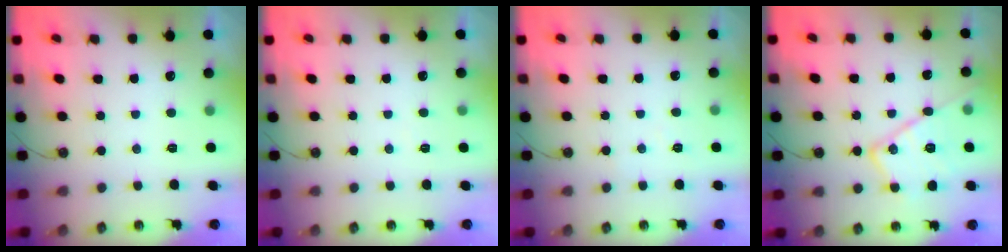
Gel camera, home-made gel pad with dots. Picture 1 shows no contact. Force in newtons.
{"total": 2.7, "press": 2.7, "slide": 0.5}
{"total": 5.1, "press": 5.0, "slide": 0.6}
{"total": 16.9, "press": 16.9, "slide": 1.4}